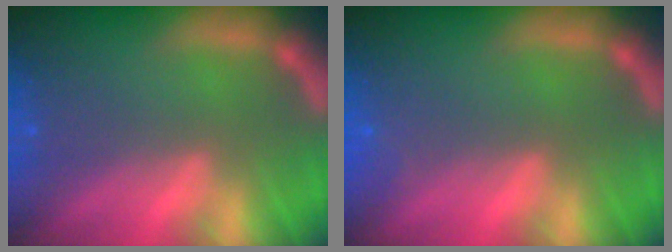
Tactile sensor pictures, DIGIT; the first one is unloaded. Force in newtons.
{"total": 0.9}